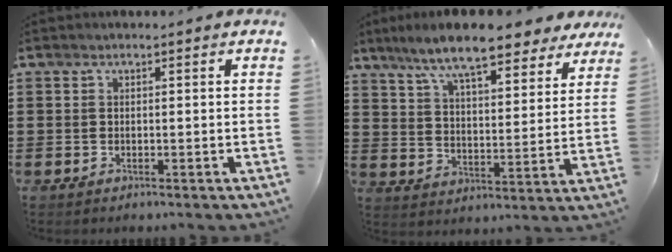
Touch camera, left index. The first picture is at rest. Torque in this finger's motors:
{"motor_torque": [2.14, 0.00, 1.05, 0.21]}